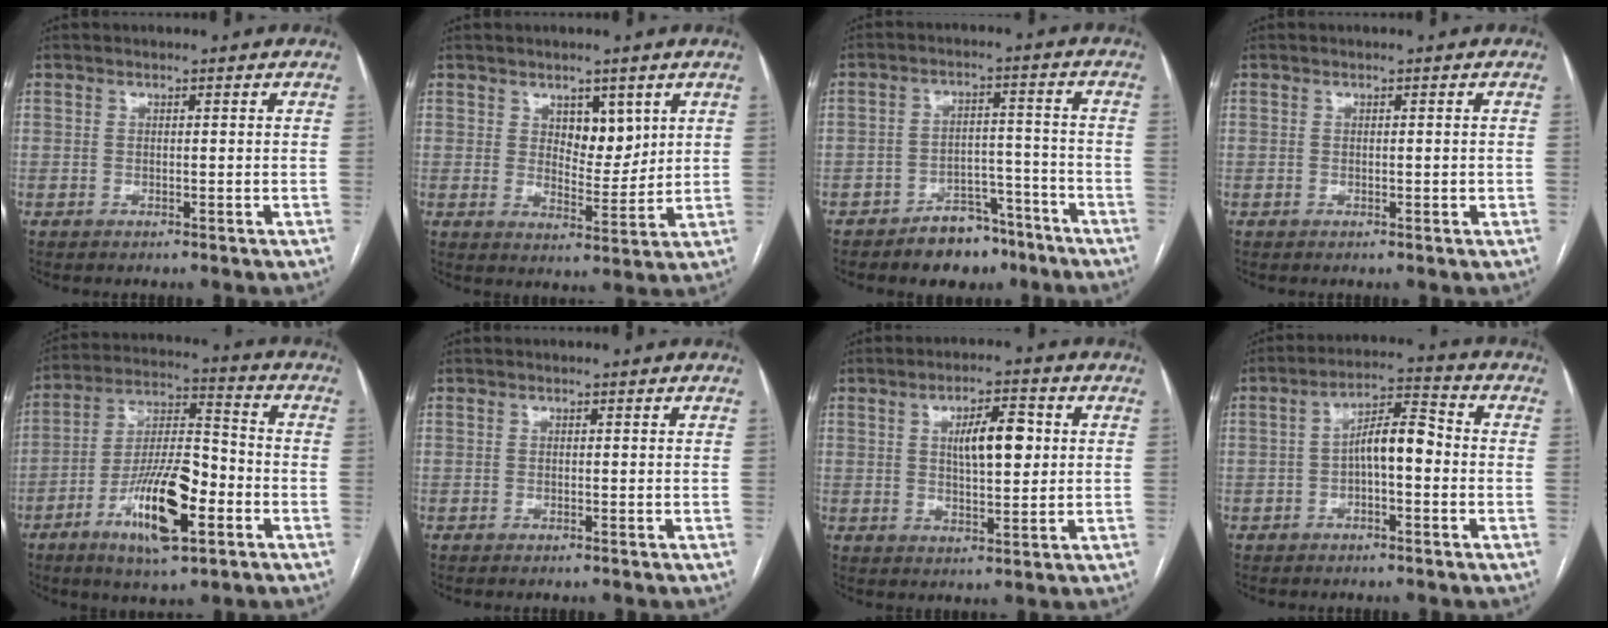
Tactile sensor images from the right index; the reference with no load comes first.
{"total": 5.6, "force": [2.7, 3.0, 3.9], "torque": [-0.053, -0.004, 0.047]}
{"total": 7.6, "force": [-5.8, 4.0, 2.9], "torque": [-0.029, 0.020, -0.086]}
{"total": 0.7, "force": [-0.1, 0.3, 0.7], "torque": [-0.012, 0.001, 0.001]}
{"total": 15.0, "force": [-6.2, 3.9, 13.1], "torque": [-0.244, -0.002, -0.104]}
{"total": 0.0}
{"total": 7.3, "force": [1.6, 2.3, 6.8], "torque": [-0.110, 0.011, 0.030]}
{"total": 6.9, "force": [-0.9, 2.1, 6.5], "torque": [-0.112, 0.030, -0.016]}